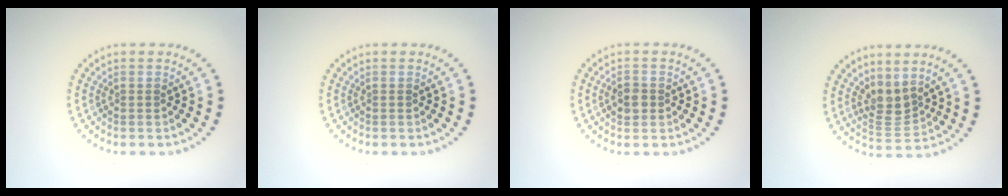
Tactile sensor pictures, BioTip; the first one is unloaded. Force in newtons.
{"total": 0.0}
{"total": 1.7, "press": 1.7, "slide": 0.2}
{"total": 2.7, "press": 2.0, "slide": 1.7}